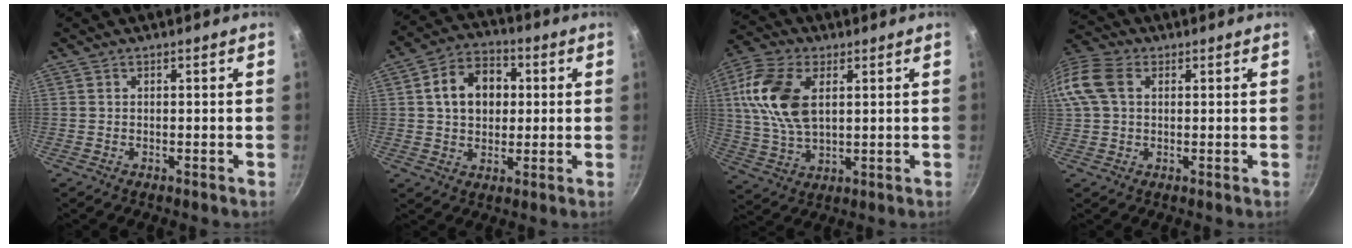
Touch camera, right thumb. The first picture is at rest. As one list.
[{"total": 11.4, "force": [2.0, 8.6, 7.2], "torque": [-0.086, 0.017, 0.023]}, {"total": 14.1, "force": [3.5, 8.2, 11.0], "torque": [-0.210, -0.003, 0.065]}, {"total": 12.5, "force": [3.1, 8.9, 8.2], "torque": [-0.185, 0.031, 0.048]}]